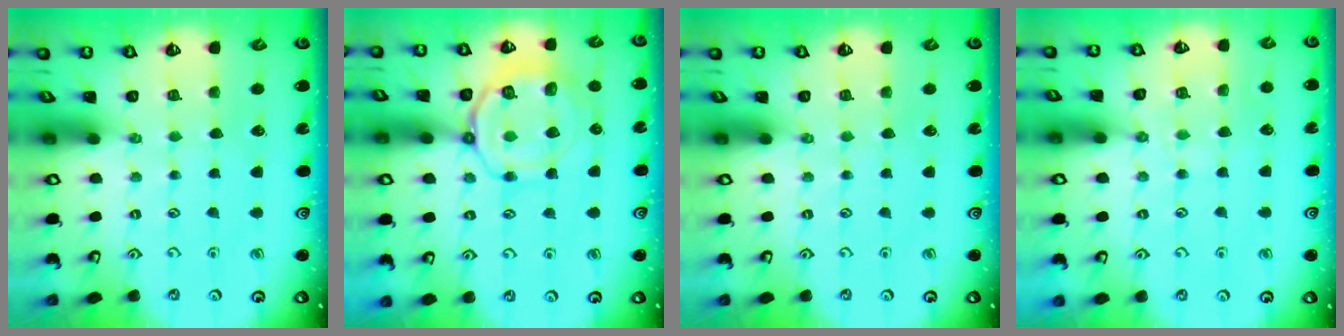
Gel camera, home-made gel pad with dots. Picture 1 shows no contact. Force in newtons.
{"total": 10.4, "press": 10.3, "slide": 1.4}
{"total": 0.0}
{"total": 5.8, "press": 5.7, "slide": 0.8}